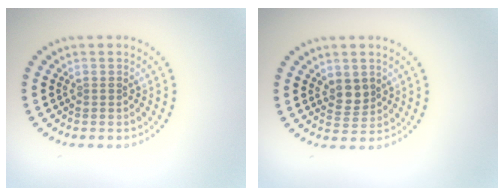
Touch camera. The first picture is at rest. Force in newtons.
{"total": 2.0, "press": 1.8, "slide": 0.9}